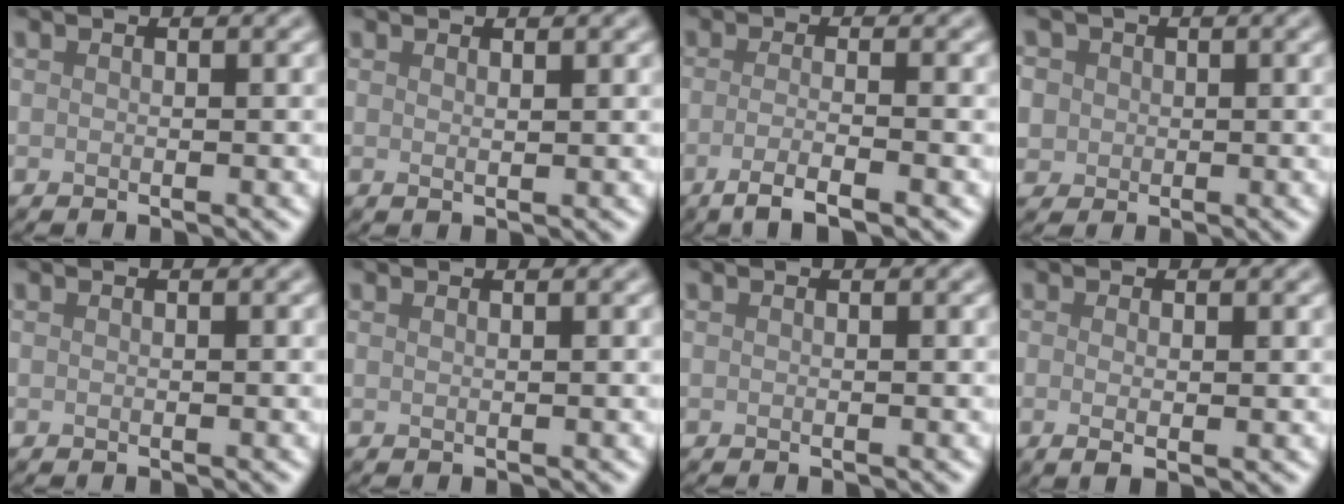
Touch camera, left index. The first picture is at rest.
{"total": 0.7, "force": [0.5, 0.1, 0.4], "torque": [-0.004, 0.000, 0.009]}
{"total": 3.6, "force": [-1.6, 0.8, 3.1], "torque": [-0.049, -0.005, -0.041]}
{"total": 4.9, "force": [1.6, 4.2, 1.8], "torque": [-0.045, 0.023, 0.011]}
{"total": 0.0}
{"total": 0.7, "force": [0.5, 0.3, 0.4], "torque": [-0.003, -0.002, 0.001]}
{"total": 0.0}
{"total": 1.9, "force": [0.0, 0.3, 1.8], "torque": [-0.031, -0.005, 0.000]}